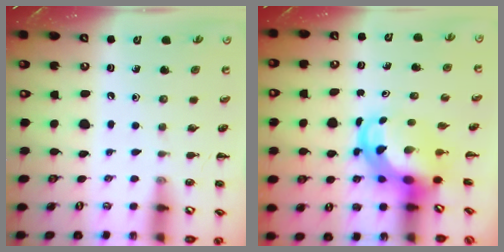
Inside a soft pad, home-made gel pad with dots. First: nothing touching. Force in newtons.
{"total": 5.9, "press": 5.8, "slide": 1.3}